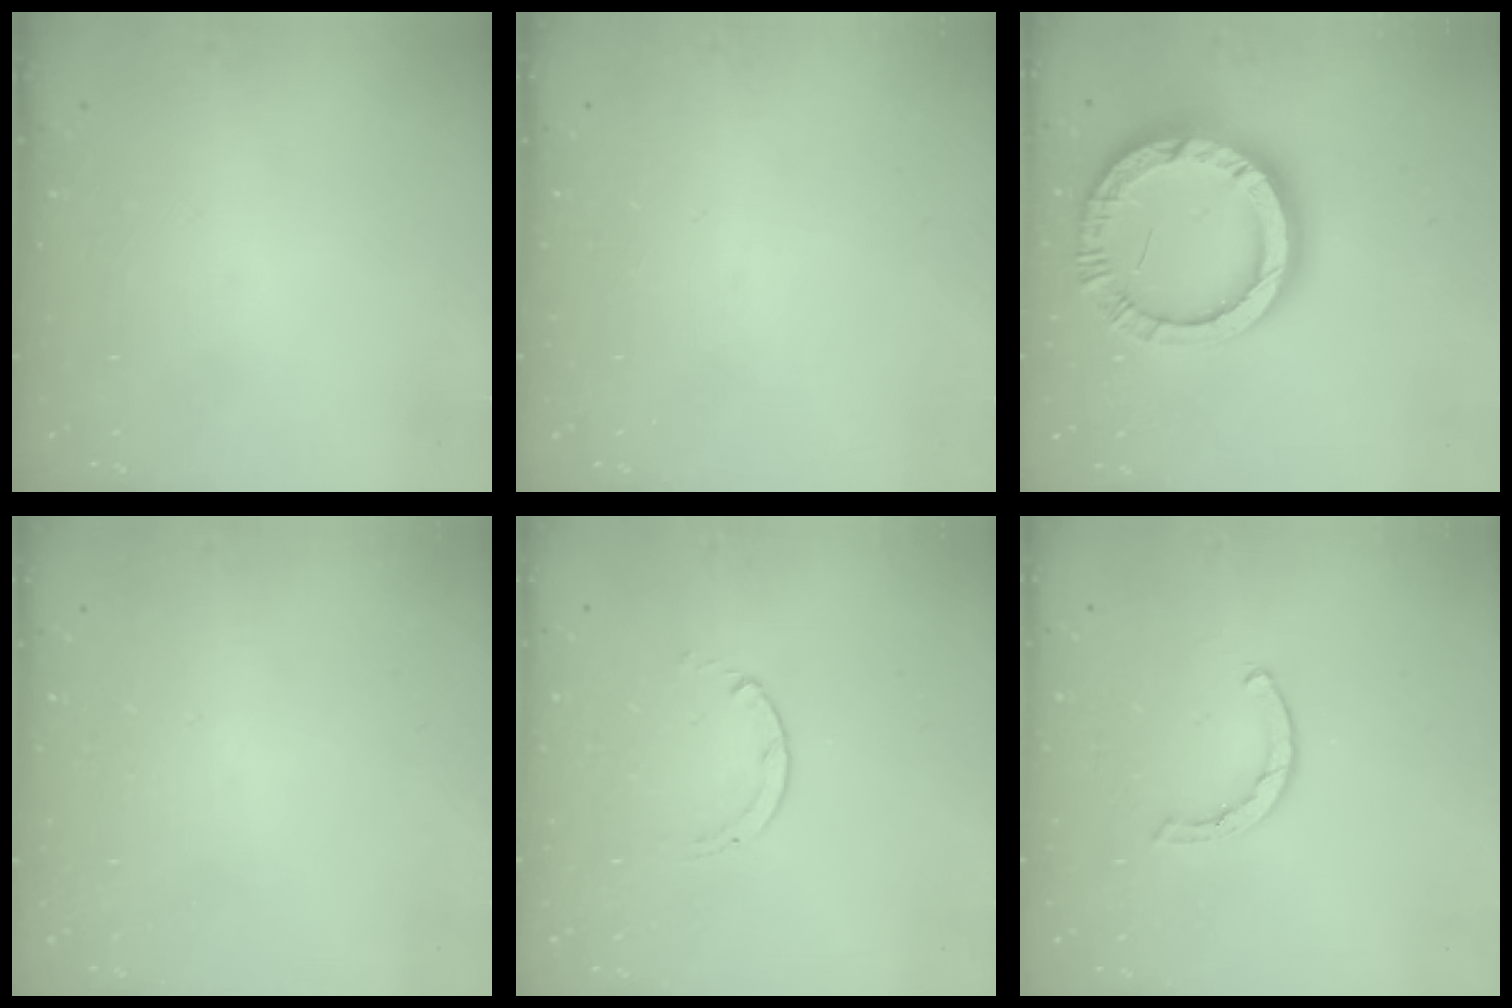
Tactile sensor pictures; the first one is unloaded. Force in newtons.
{"total": 0.0}
{"total": 18.9, "press": 18.9, "slide": 1.7}
{"total": 2.5, "press": 2.5, "slide": 0.2}
{"total": 0.6, "press": 0.5, "slide": 0.1}
{"total": 2.0, "press": 2.0, "slide": 0.2}